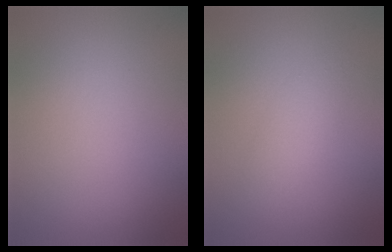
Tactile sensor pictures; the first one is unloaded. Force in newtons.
{"total": 1.8, "press": 1.8, "slide": 0.1}